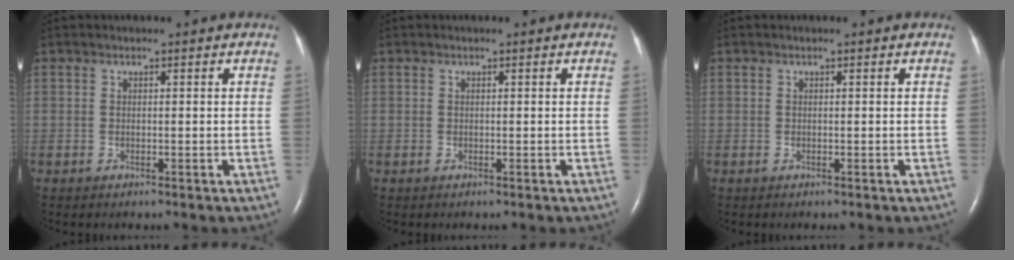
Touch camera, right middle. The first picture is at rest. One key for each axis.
{"total": 0.0}
{"total": 0.0}